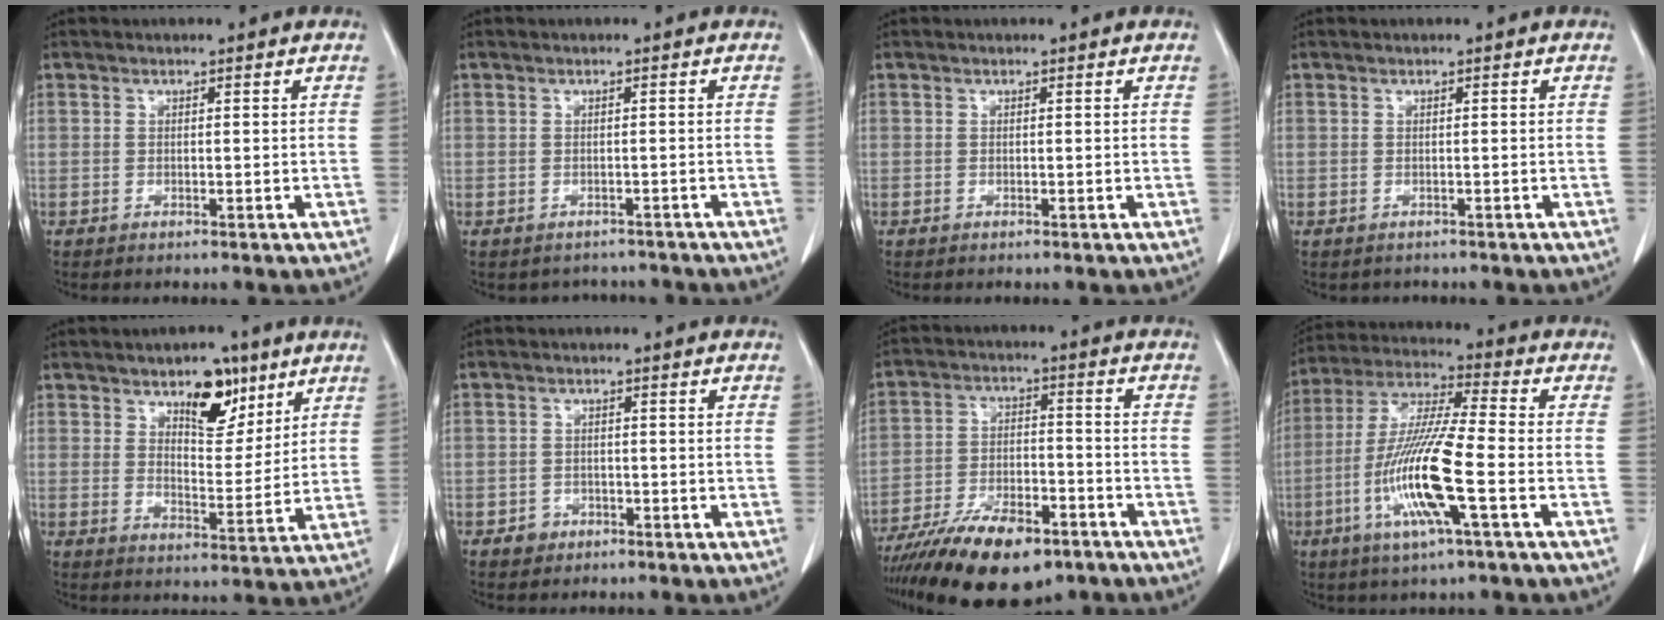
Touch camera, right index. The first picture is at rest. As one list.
[{"total": 3.0, "force": [-2.4, 1.7, -0.3], "torque": [0.001, 0.010, -0.033]}, {"total": 0.0}, {"total": 0.9, "force": [-0.6, 0.7, 0.0], "torque": [-0.003, 0.003, -0.007]}, {"total": 8.5, "force": [5.2, 4.1, 5.3], "torque": [-0.075, 0.000, 0.083]}, {"total": 2.3, "force": [-1.2, 2.0, 0.3], "torque": [-0.001, 0.010, -0.017]}, {"total": 16.2, "force": [-11.6, 5.7, 9.8], "torque": [-0.179, -0.012, -0.195]}, {"total": 14.6, "force": [-4.4, 0.6, 13.9], "torque": [-0.287, -0.010, -0.088]}]